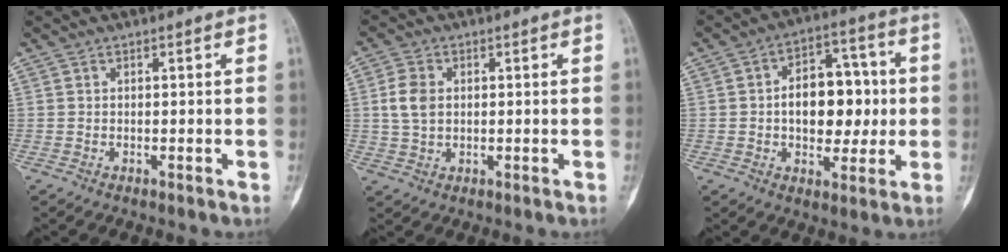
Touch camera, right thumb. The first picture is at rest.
{"total": 5.5, "force": [0.8, 3.9, 3.9], "torque": [-0.077, 0.002, 0.016]}
{"total": 14.1, "force": [0.2, 9.0, 10.8], "torque": [-0.110, 0.026, 0.003]}